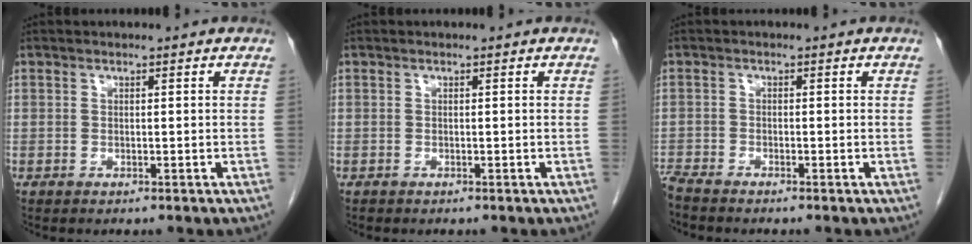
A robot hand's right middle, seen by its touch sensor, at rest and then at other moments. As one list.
[{"total": 0.0}, {"total": 2.5, "force": [-2.5, -0.1, 0.6], "torque": [-0.016, -0.010, -0.049]}]